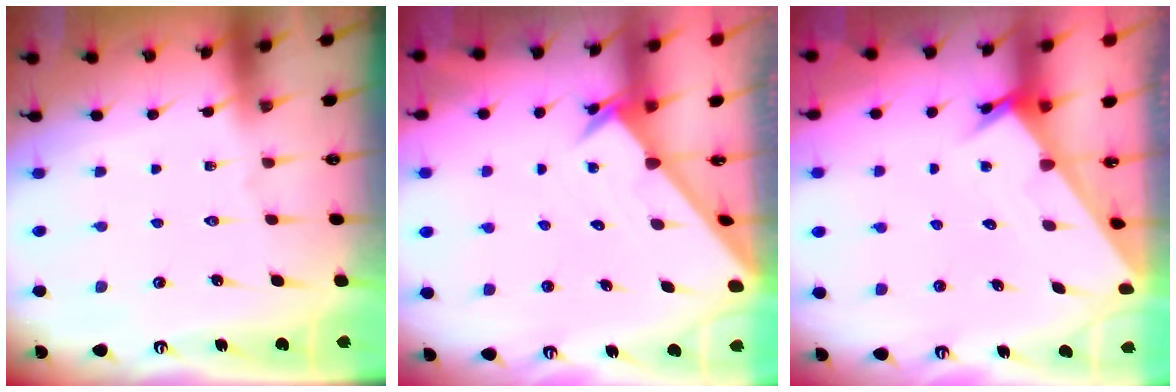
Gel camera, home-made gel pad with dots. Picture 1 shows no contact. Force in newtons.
{"total": 2.1, "press": 2.1, "slide": 0.1}
{"total": 2.4, "press": 2.4, "slide": 0.1}